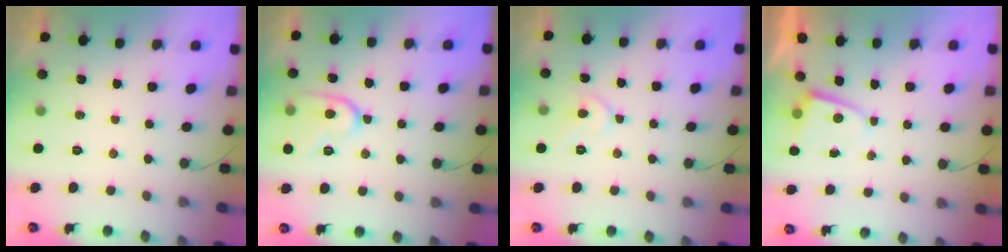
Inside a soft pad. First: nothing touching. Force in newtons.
{"total": 12.5, "press": 12.4, "slide": 1.0}
{"total": 6.5, "press": 6.4, "slide": 0.9}
{"total": 1.2, "press": 1.2, "slide": 0.2}